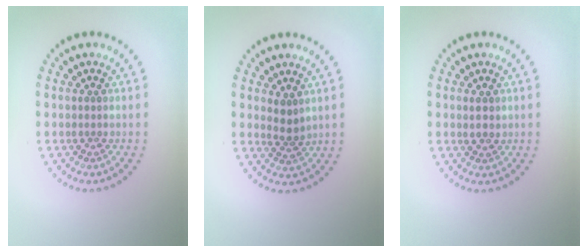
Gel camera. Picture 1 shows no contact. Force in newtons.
{"total": 1.6, "press": 1.2, "slide": 1.0}
{"total": 1.2, "press": 1.1, "slide": 0.5}